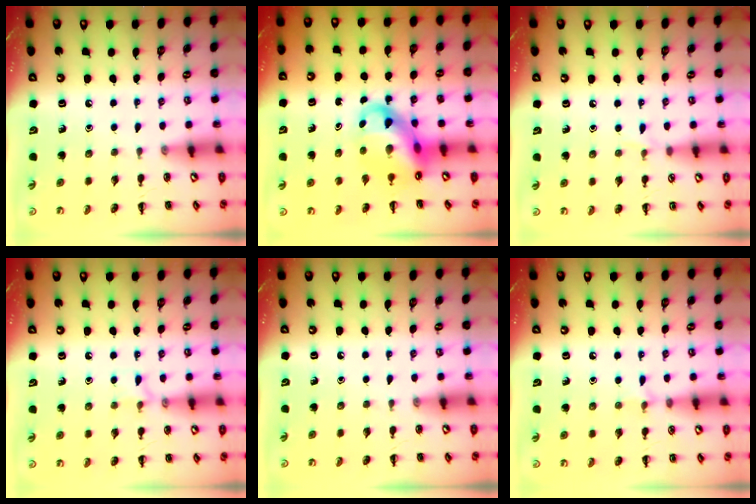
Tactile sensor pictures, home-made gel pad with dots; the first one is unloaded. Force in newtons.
{"total": 11.5, "press": 11.0, "slide": 3.2}
{"total": 3.9, "press": 3.6, "slide": 1.5}
{"total": 5.6, "press": 5.4, "slide": 1.3}
{"total": 0.0}
{"total": 4.7, "press": 4.4, "slide": 1.6}